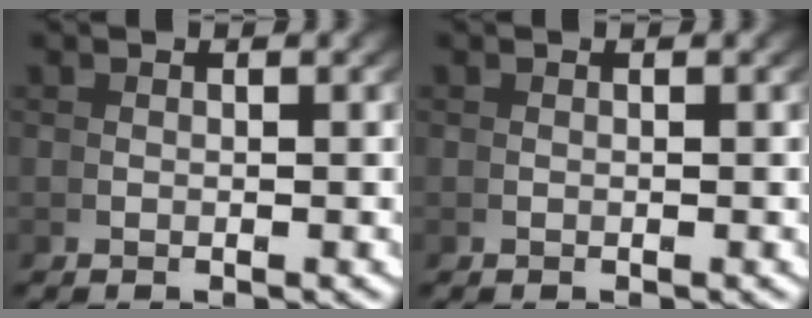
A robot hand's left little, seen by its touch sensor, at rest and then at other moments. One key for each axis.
{"total": 0.0}